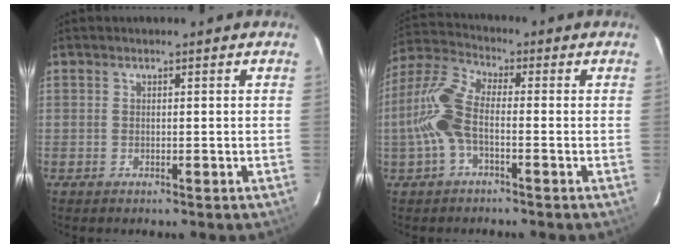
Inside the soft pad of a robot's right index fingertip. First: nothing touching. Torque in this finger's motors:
{"motor_torque": [0.95, -0.57, 0.67, 0.21]}